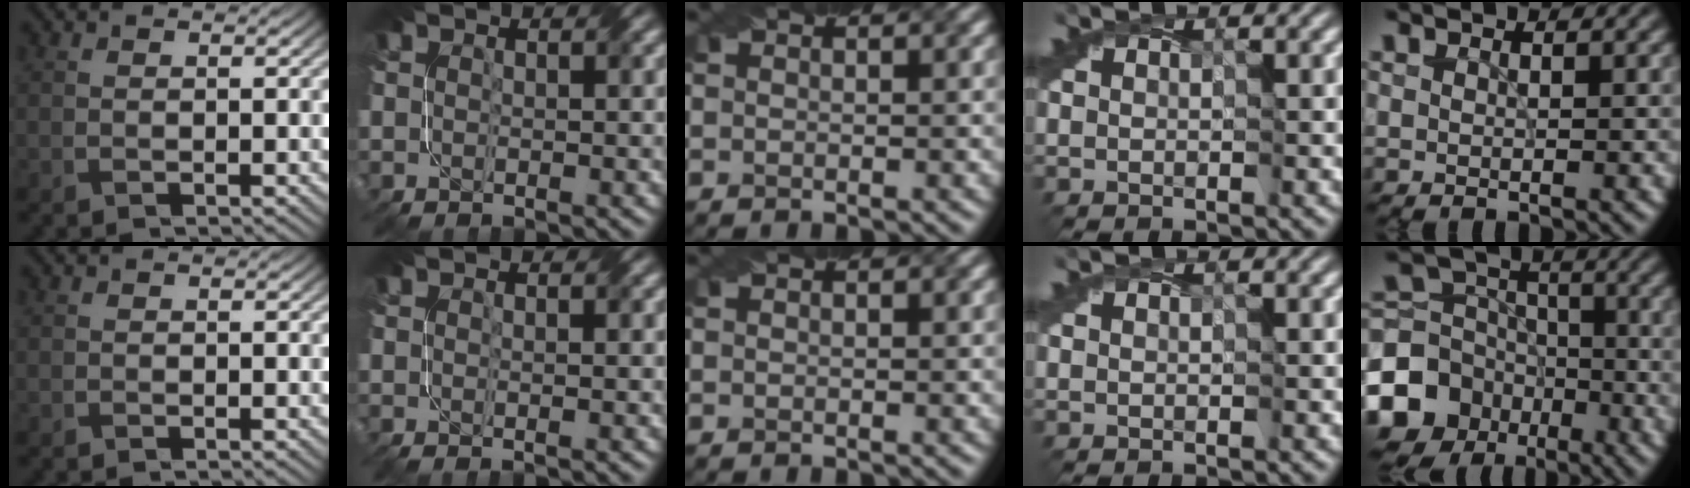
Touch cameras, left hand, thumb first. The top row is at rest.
{"index": {"total": 0.6, "force": [-0.2, -0.1, 0.6], "torque": [-0.011, -0.004, -0.004]}, "little": {"total": 13.0, "force": [-6.2, 10.8, 3.7], "torque": [-0.104, -0.042, -0.126]}}